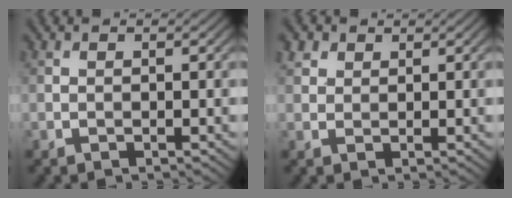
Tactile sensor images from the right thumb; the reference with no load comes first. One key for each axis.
{"total": 1.9, "fx": 1.3, "fy": 1.3, "fz": 0.6, "tx": -0.018, "ty": 0.008, "tz": 0.028}